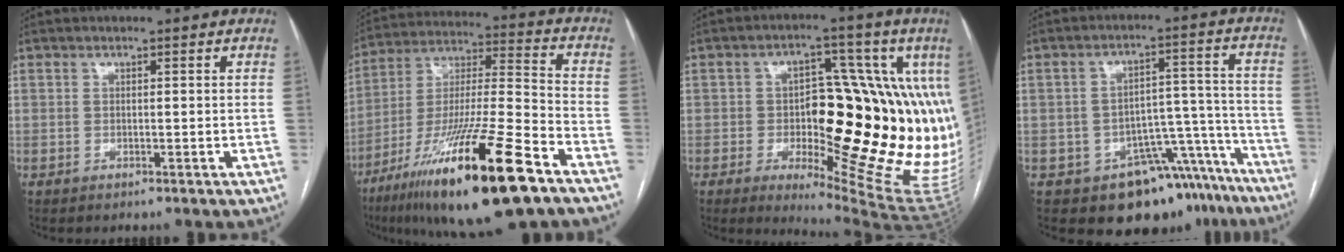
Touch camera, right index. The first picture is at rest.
{"total": 25.0, "force": [-14.6, 2.1, 20.2], "torque": [-0.349, -0.045, -0.252]}
{"total": 24.5, "force": [1.3, 7.1, 23.5], "torque": [-0.238, 0.029, 0.037]}
{"total": 14.9, "force": [-11.4, 8.1, 5.2], "torque": [-0.019, 0.071, -0.142]}